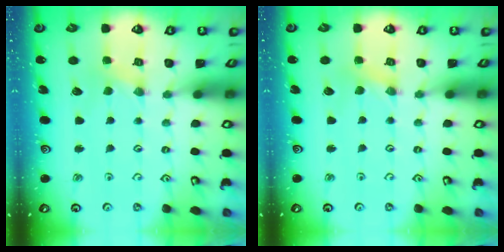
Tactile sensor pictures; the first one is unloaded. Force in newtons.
{"total": 0.7, "press": 0.7, "slide": 0.1}